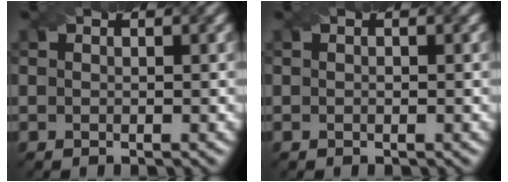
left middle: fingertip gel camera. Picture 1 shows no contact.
{"total": 0.0}